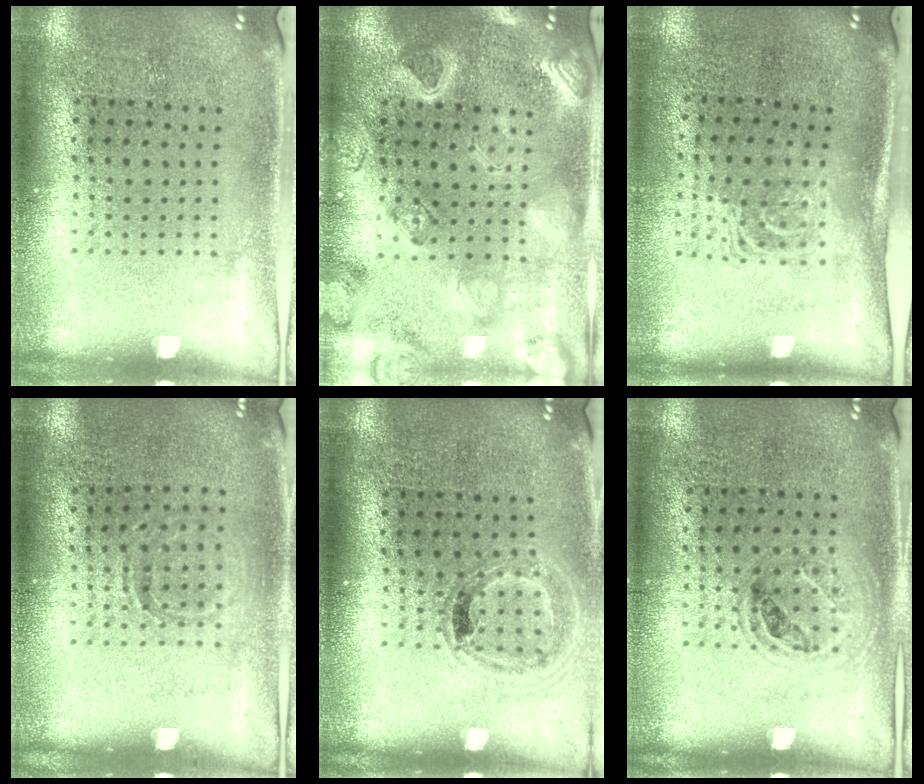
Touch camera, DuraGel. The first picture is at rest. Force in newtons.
{"total": 3.0, "press": 2.9, "slide": 0.8}
{"total": 1.6, "press": 1.2, "slide": 1.0}
{"total": 0.8, "press": 0.8, "slide": 0.3}
{"total": 0.9, "press": 0.9, "slide": 0.1}
{"total": 1.0, "press": 0.9, "slide": 0.5}